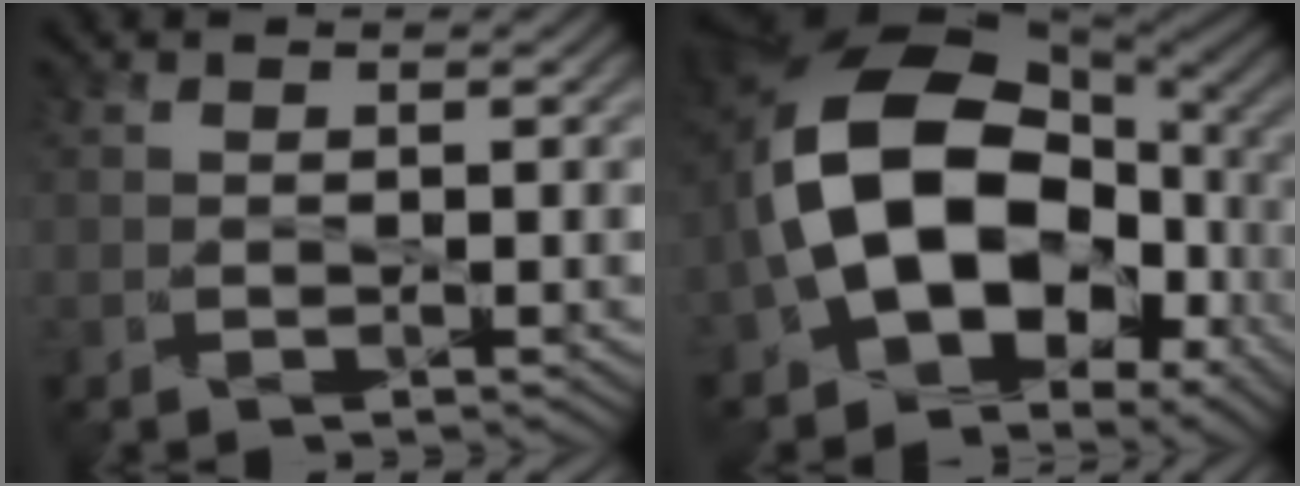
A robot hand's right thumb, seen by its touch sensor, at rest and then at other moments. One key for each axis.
{"total": 16.4, "fx": -2.1, "fy": 11.2, "fz": 11.8, "tx": -0.208, "ty": 0.008, "tz": -0.042}